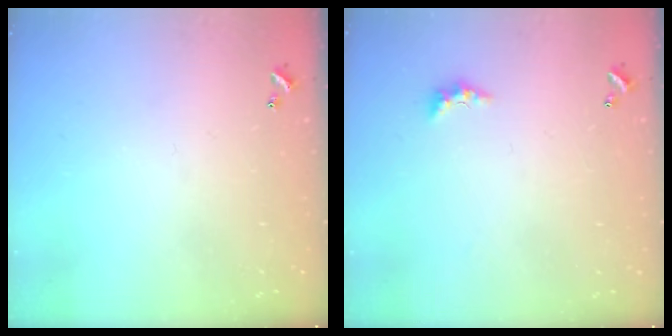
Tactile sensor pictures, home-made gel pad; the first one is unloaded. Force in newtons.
{"total": 2.3, "press": 2.2, "slide": 0.7}